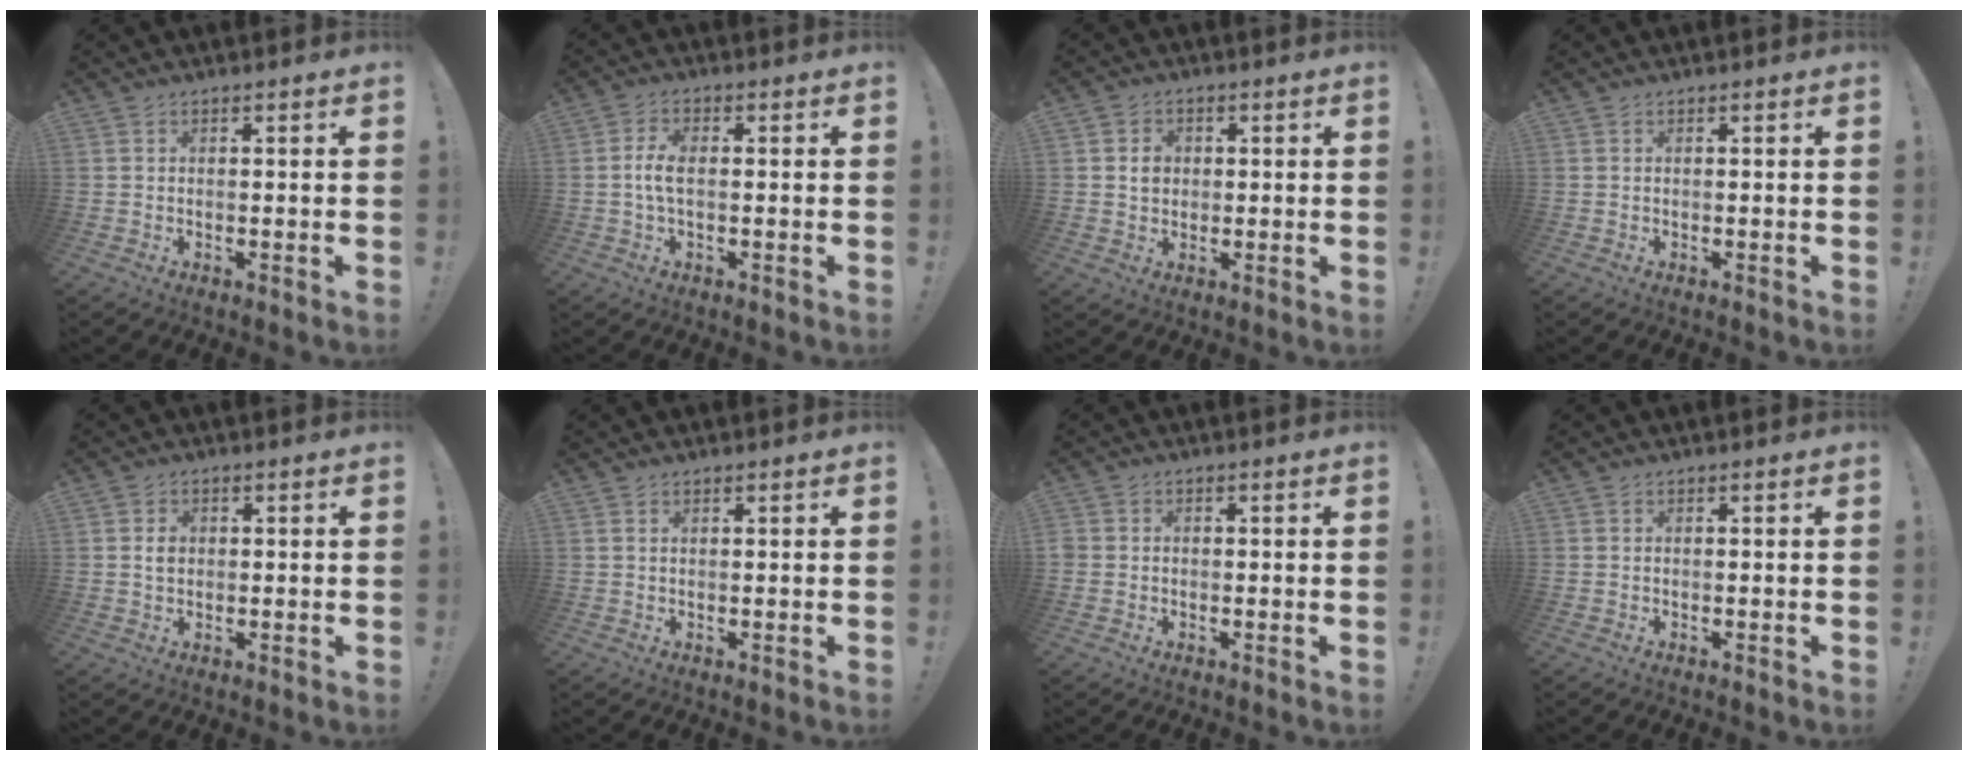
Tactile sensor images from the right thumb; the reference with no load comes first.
{"total": 4.8, "force": [-0.1, 2.2, 4.3], "torque": [-0.090, 0.004, -0.004]}
{"total": 4.5, "force": [0.6, 4.1, 1.7], "torque": [-0.014, 0.000, 0.008]}
{"total": 0.0}
{"total": 2.5, "force": [0.3, 2.1, 1.3], "torque": [-0.009, -0.003, 0.002]}
{"total": 0.7, "force": [0.5, 0.4, 0.3], "torque": [-0.002, -0.002, 0.010]}
{"total": 1.9, "force": [-0.5, 1.6, 0.8], "torque": [-0.014, 0.007, -0.007]}
{"total": 0.0}